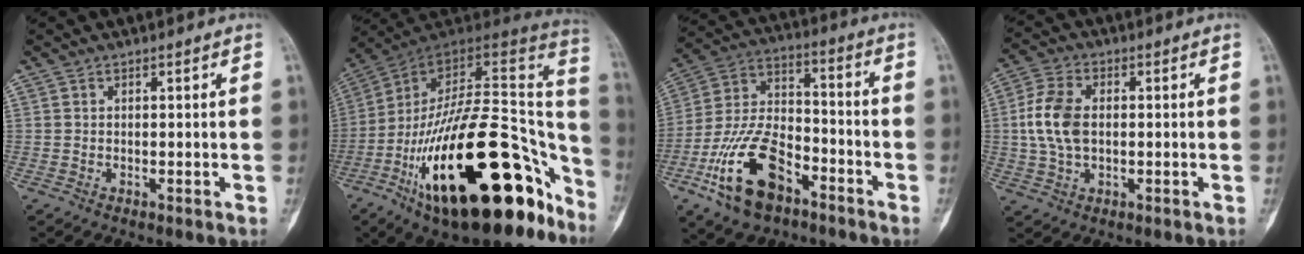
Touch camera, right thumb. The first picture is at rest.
{"total": 35.4, "force": [-16.3, 15.7, 27.3], "torque": [-0.345, 0.076, -0.251]}
{"total": 17.5, "force": [-9.1, 9.1, 11.8], "torque": [-0.227, 0.060, -0.168]}
{"total": 9.2, "force": [0.3, 5.9, 7.1], "torque": [-0.149, 0.013, 0.004]}